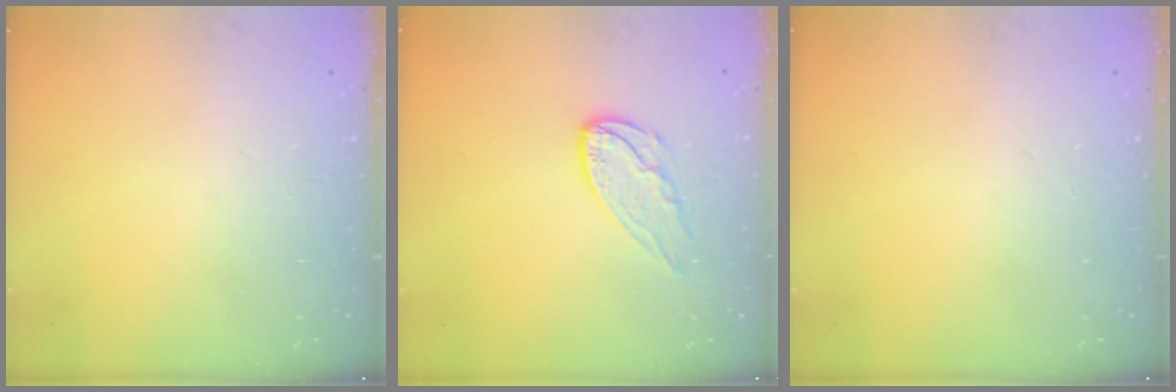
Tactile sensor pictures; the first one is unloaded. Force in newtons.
{"total": 8.9, "press": 8.9, "slide": 0.5}
{"total": 0.0}